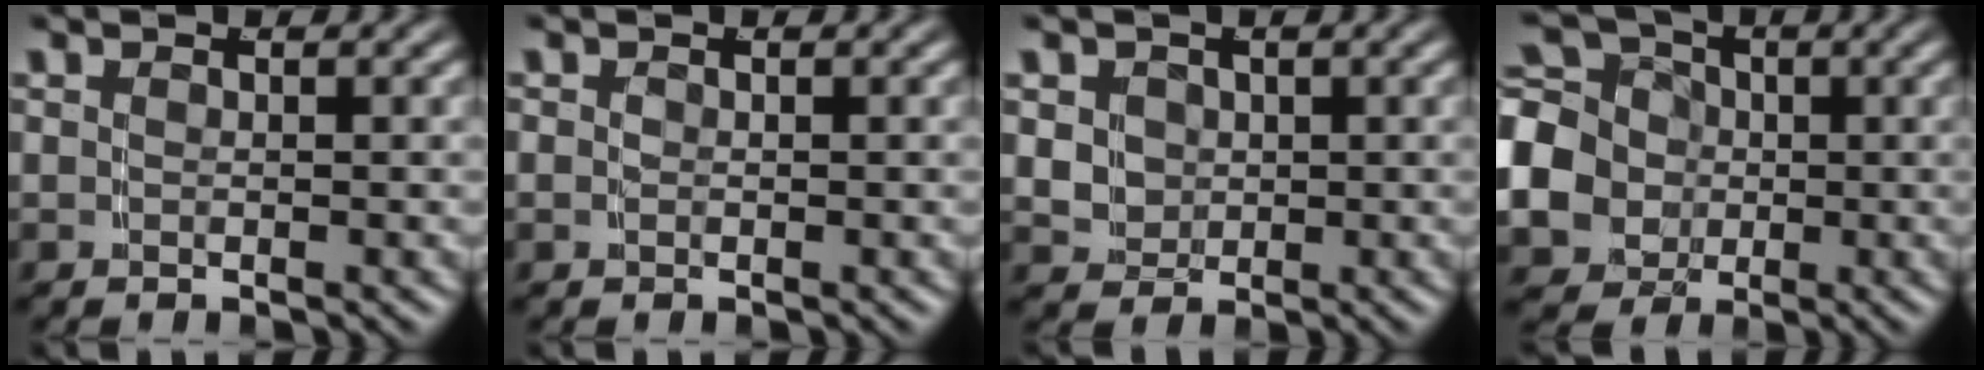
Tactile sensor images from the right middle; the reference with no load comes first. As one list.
[{"total": 0.0}, {"total": 4.8, "force": [0.3, 4.4, 1.9], "torque": [-0.049, -0.022, 0.016]}, {"total": 10.6, "force": [-1.0, 9.4, 4.8], "torque": [-0.117, -0.042, -0.011]}]